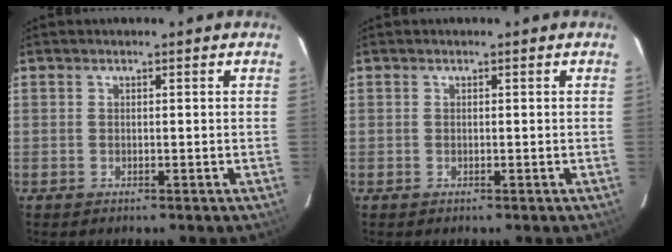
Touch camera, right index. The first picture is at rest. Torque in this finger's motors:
{"motor_torque": [0.00, 0.00, 0.01, 0.01]}